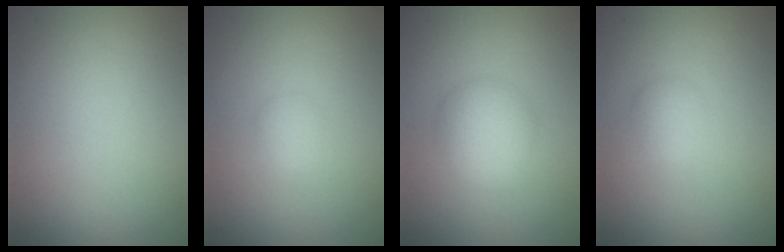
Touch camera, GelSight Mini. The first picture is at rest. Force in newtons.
{"total": 1.0, "press": 1.0, "slide": 0.0}
{"total": 3.3, "press": 3.3, "slide": 0.1}
{"total": 1.3, "press": 1.3, "slide": 0.0}